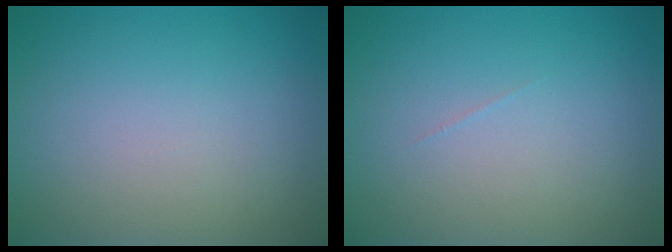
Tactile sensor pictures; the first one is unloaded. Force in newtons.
{"total": 0.0}